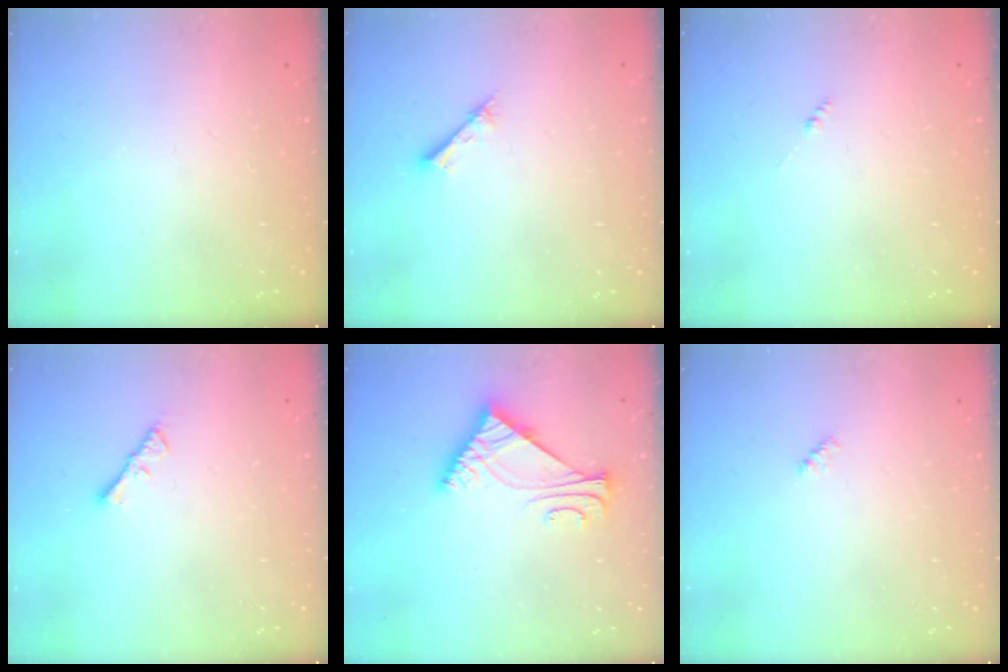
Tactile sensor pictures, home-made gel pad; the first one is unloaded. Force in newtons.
{"total": 1.5, "press": 1.5, "slide": 0.1}
{"total": 0.0}
{"total": 2.3, "press": 2.2, "slide": 0.4}
{"total": 7.9, "press": 7.7, "slide": 1.5}
{"total": 2.4, "press": 2.4, "slide": 0.4}